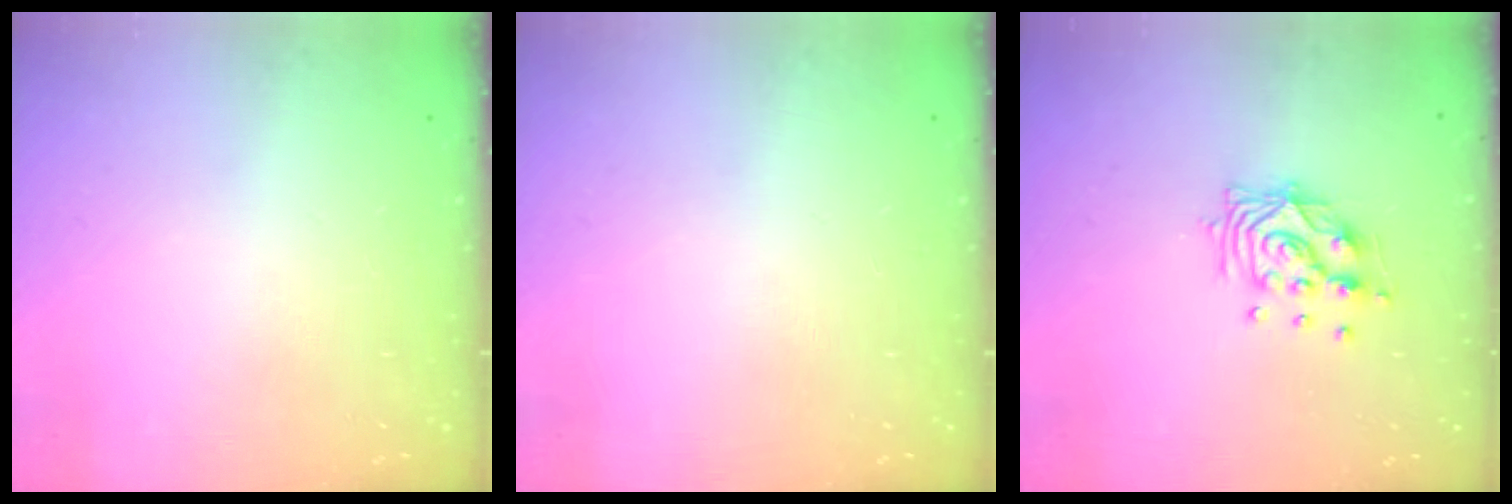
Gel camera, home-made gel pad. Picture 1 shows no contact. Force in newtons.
{"total": 0.0}
{"total": 10.6, "press": 10.5, "slide": 0.8}